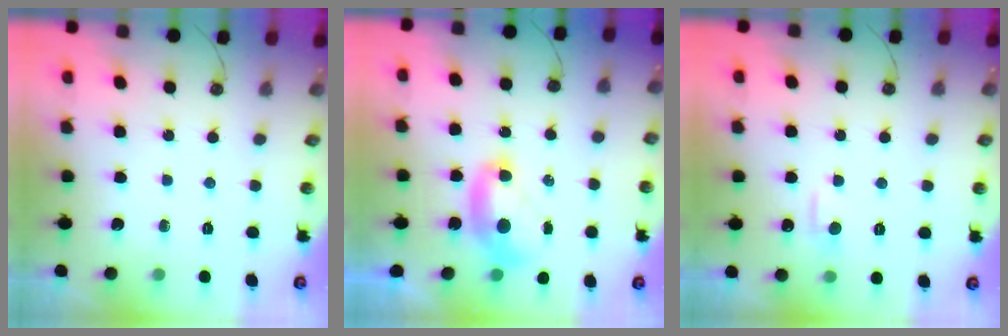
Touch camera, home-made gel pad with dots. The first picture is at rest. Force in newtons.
{"total": 2.0, "press": 2.0, "slide": 0.2}
{"total": 1.8, "press": 1.7, "slide": 0.6}